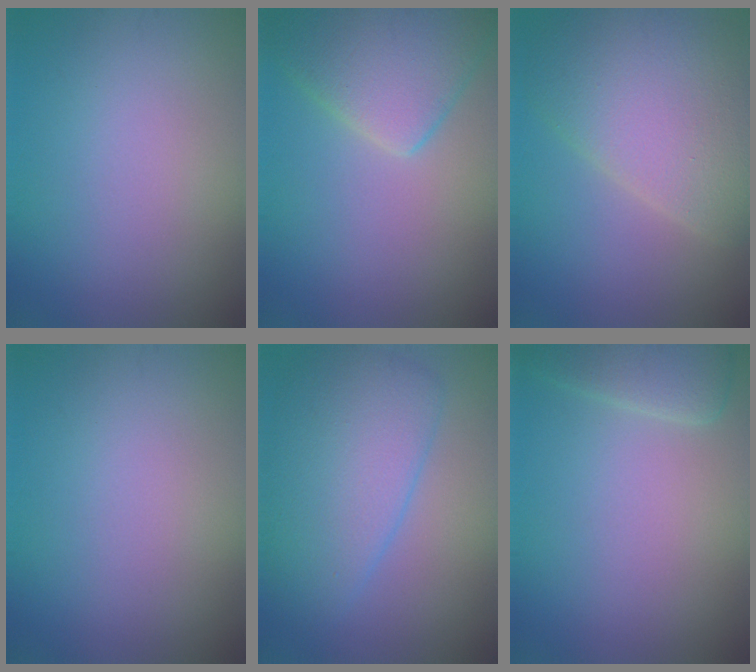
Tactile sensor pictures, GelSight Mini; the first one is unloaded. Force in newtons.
{"total": 5.9, "press": 5.8, "slide": 0.5}
{"total": 8.4, "press": 8.4, "slide": 0.3}
{"total": 0.0}
{"total": 6.3, "press": 6.3, "slide": 0.3}
{"total": 2.9, "press": 2.9, "slide": 0.3}